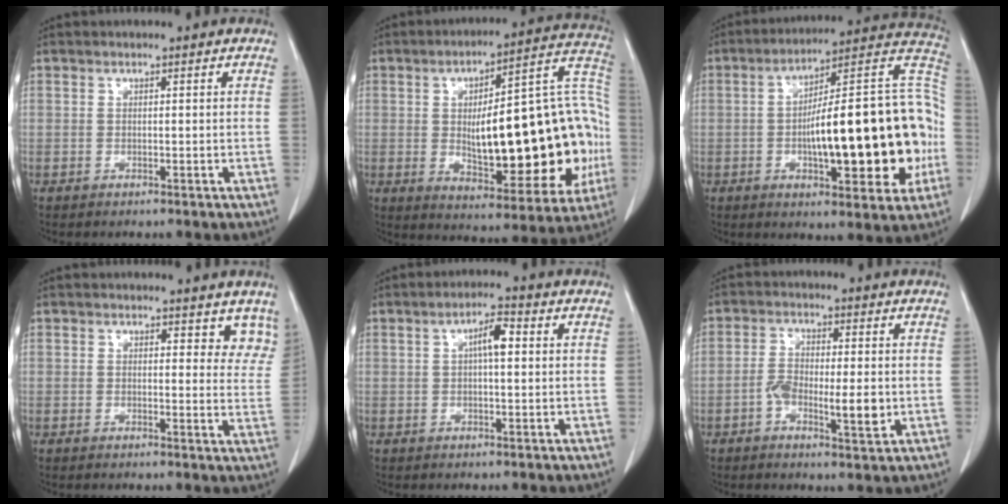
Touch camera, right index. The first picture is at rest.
{"total": 27.6, "force": [-2.3, 8.4, 26.2], "torque": [-0.302, 0.033, -0.014]}
{"total": 25.6, "force": [-3.3, 6.2, 24.6], "torque": [-0.298, 0.040, -0.039]}
{"total": 5.6, "force": [4.7, 2.5, 1.8], "torque": [0.008, -0.017, 0.037]}
{"total": 4.1, "force": [0.7, 1.0, 3.9], "torque": [-0.067, 0.011, 0.010]}
{"total": 6.5, "force": [-1.6, 2.0, 6.0], "torque": [-0.103, 0.000, -0.023]}